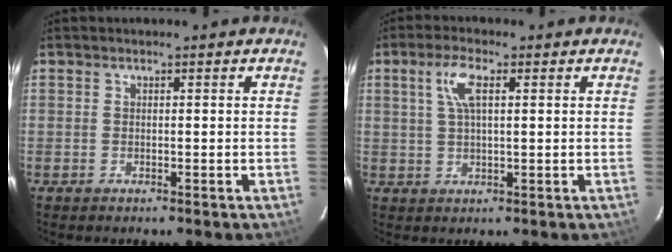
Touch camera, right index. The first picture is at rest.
{"total": 5.3, "force": [1.8, 2.9, 4.1], "torque": [-0.076, 0.015, 0.033]}